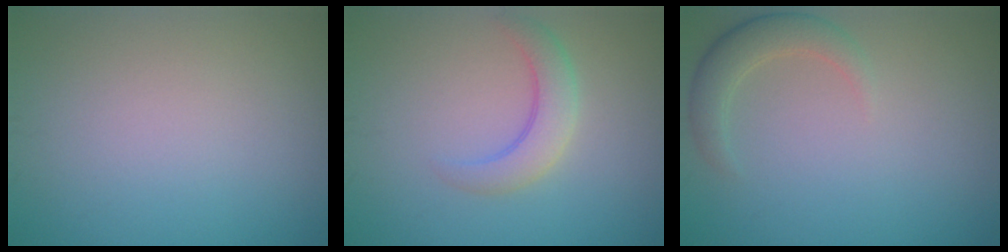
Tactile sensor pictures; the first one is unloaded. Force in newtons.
{"total": 3.0, "press": 3.0, "slide": 0.2}
{"total": 2.8, "press": 2.7, "slide": 0.4}